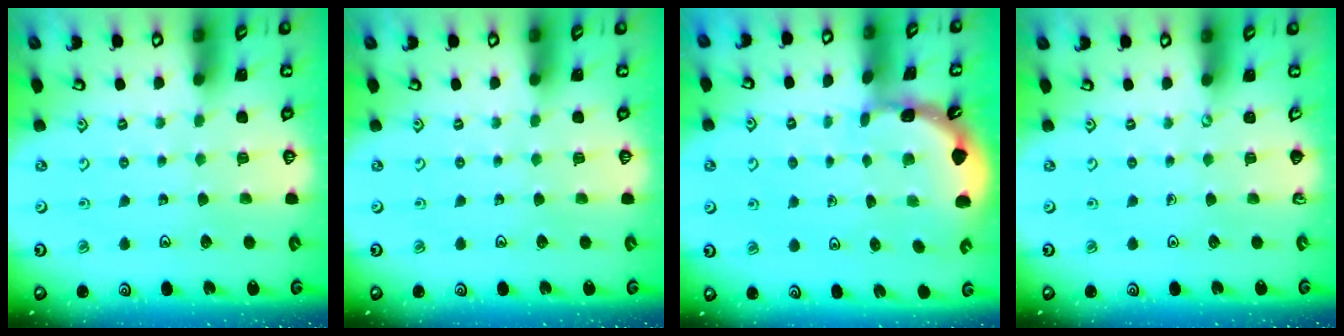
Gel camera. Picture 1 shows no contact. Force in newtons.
{"total": 0.0}
{"total": 1.6, "press": 1.5, "slide": 0.3}
{"total": 0.0}